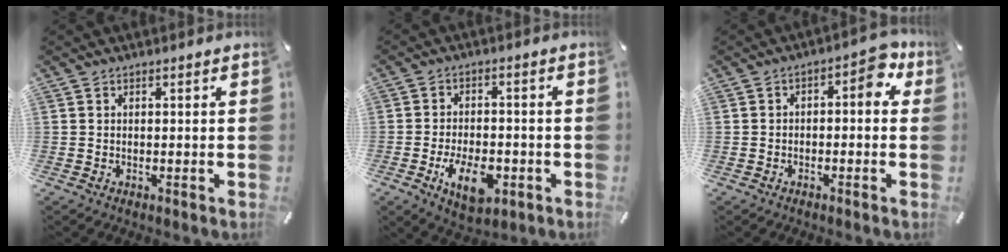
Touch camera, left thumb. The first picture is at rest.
{"total": 9.7, "force": [-3.6, 5.6, 7.0], "torque": [-0.128, 0.000, -0.065]}
{"total": 5.2, "force": [0.2, 3.0, 4.2], "torque": [-0.059, 0.003, -0.006]}